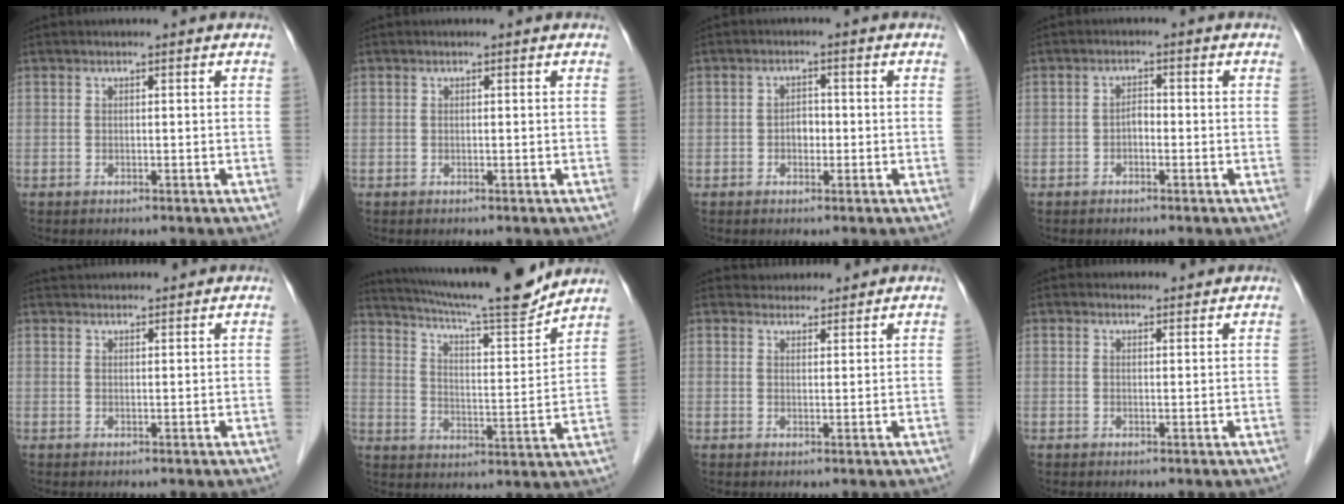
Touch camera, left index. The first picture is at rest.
{"total": 0.0}
{"total": 2.0, "force": [-0.6, 1.4, 1.4], "torque": [-0.018, 0.007, -0.009]}
{"total": 1.5, "force": [-0.7, 0.8, 1.1], "torque": [-0.014, 0.005, -0.014]}
{"total": 4.8, "force": [4.7, 0.6, 0.8], "torque": [-0.012, 0.037, 0.069]}
{"total": 17.4, "force": [15.9, 0.2, 7.0], "torque": [-0.120, -0.018, 0.236]}
{"total": 3.5, "force": [3.3, 1.1, 0.1], "torque": [0.000, 0.016, 0.049]}
{"total": 1.8, "force": [1.7, 0.5, -0.1], "torque": [-0.007, 0.006, 0.024]}